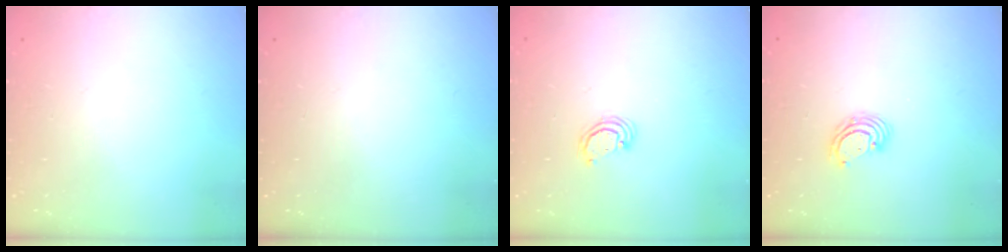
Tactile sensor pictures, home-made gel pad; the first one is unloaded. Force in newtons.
{"total": 0.0}
{"total": 2.5, "press": 2.5, "slide": 0.2}
{"total": 4.6, "press": 4.6, "slide": 0.2}